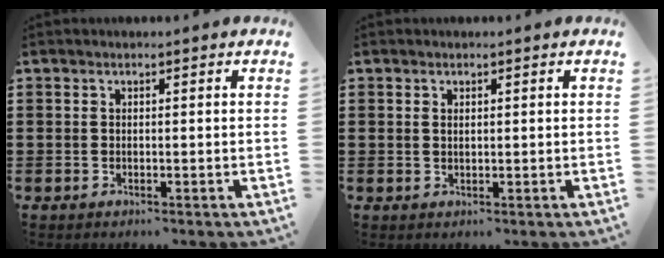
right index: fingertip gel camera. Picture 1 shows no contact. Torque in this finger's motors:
{"motor_torque": [-0.74, 1.39, -0.07, -0.01]}